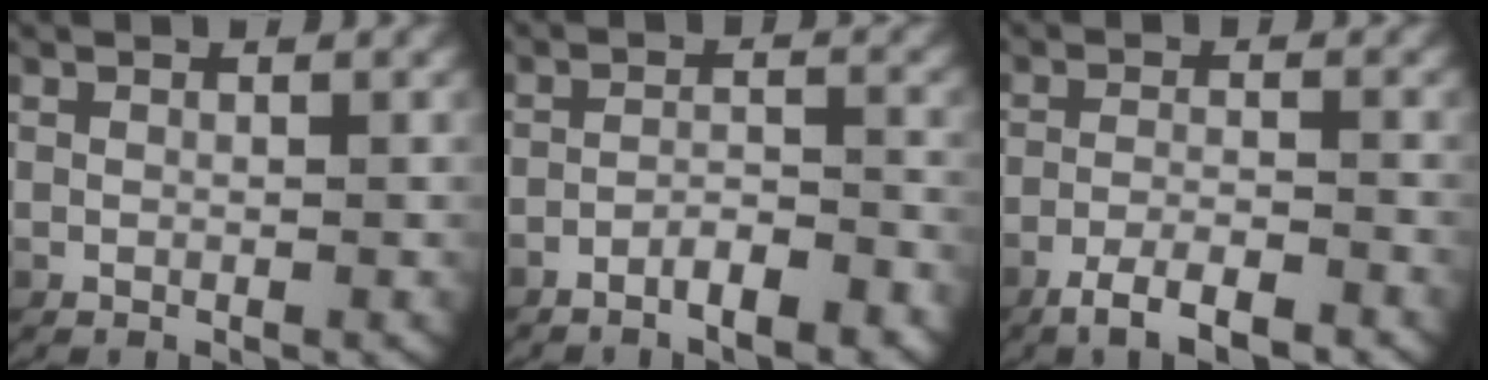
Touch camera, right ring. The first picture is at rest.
{"total": 3.6, "force": [-3.1, 1.0, 1.5], "torque": [-0.022, -0.004, -0.055]}
{"total": 5.1, "force": [-3.9, 1.4, 3.0], "torque": [-0.048, -0.010, -0.060]}